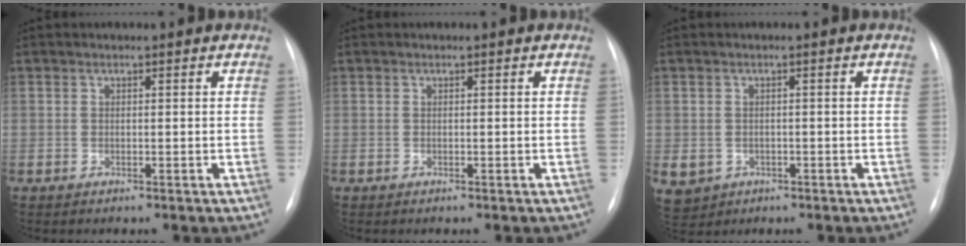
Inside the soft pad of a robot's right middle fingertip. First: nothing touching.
{"total": 0.0}
{"total": 7.2, "force": [-2.8, 6.3, 2.3], "torque": [-0.065, 0.001, -0.031]}